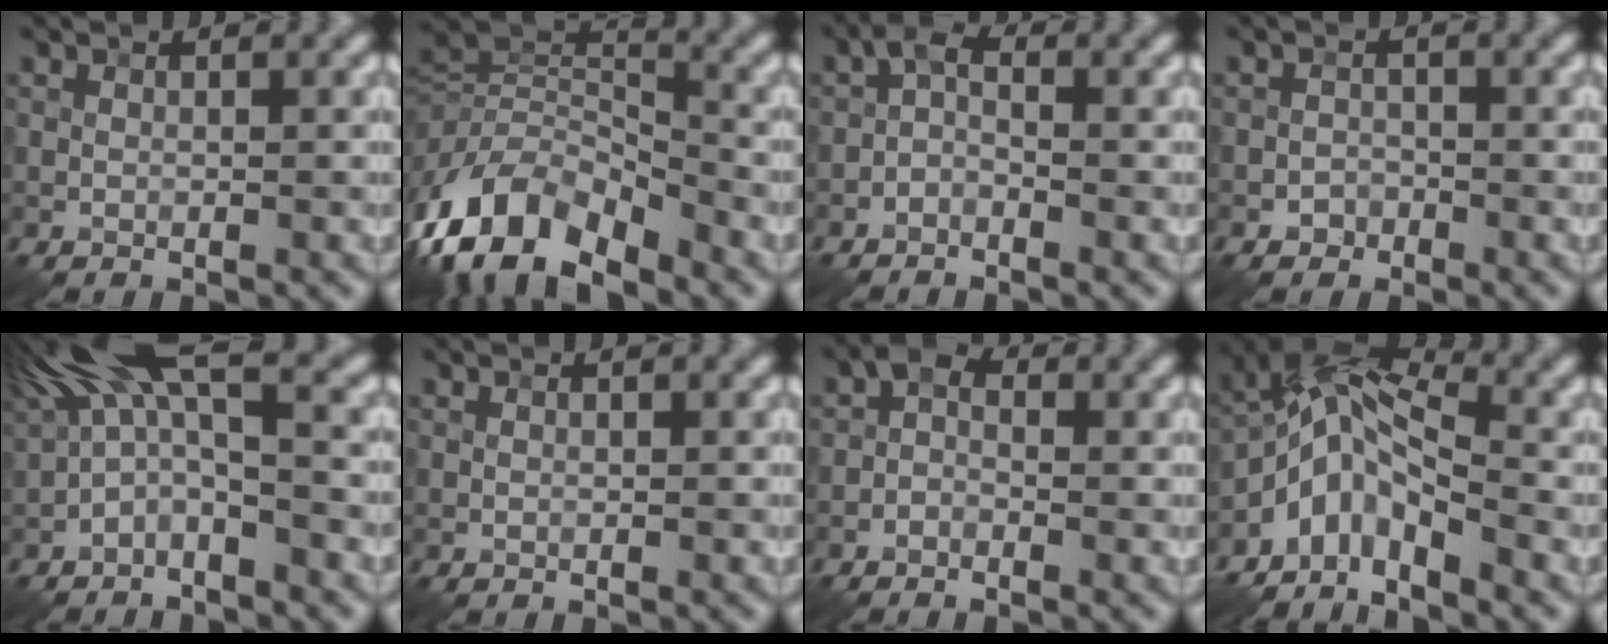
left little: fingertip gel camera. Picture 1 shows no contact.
{"total": 10.5, "force": [-5.5, 5.5, 6.9], "torque": [-0.132, 0.000, -0.113]}
{"total": 1.7, "force": [-1.1, 0.7, 1.1], "torque": [-0.019, 0.007, -0.027]}
{"total": 1.3, "force": [-0.9, 0.8, 0.1], "torque": [0.004, 0.003, -0.019]}
{"total": 6.5, "force": [0.9, 2.4, 6.0], "torque": [-0.117, 0.029, -0.001]}
{"total": 0.0}
{"total": 1.6, "force": [-0.9, 1.0, 1.0], "torque": [-0.017, 0.007, -0.024]}
{"total": 6.6, "force": [-3.6, 2.8, 4.7], "torque": [-0.086, 0.013, -0.085]}